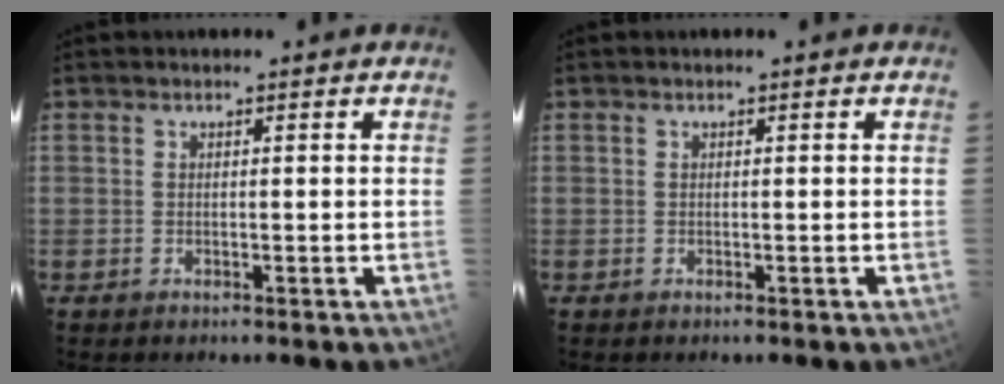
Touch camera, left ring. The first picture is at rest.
{"total": 0.0}